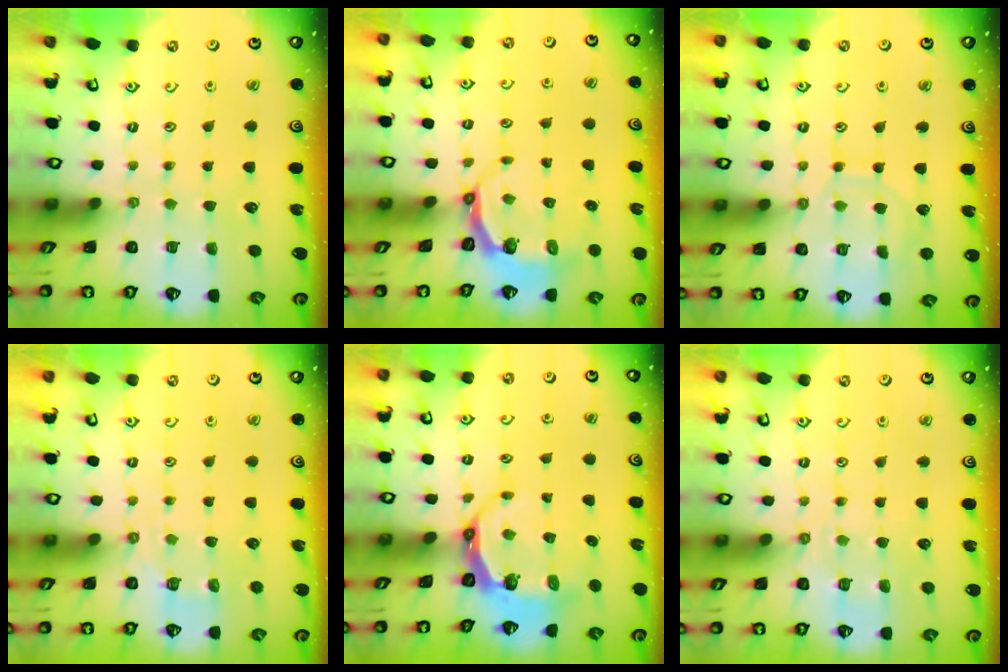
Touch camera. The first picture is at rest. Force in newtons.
{"total": 4.8, "press": 3.7, "slide": 3.1}
{"total": 7.7, "press": 7.6, "slide": 0.7}
{"total": 3.5, "press": 3.1, "slide": 1.8}
{"total": 6.8, "press": 5.8, "slide": 3.7}
{"total": 6.1, "press": 6.1, "slide": 0.9}